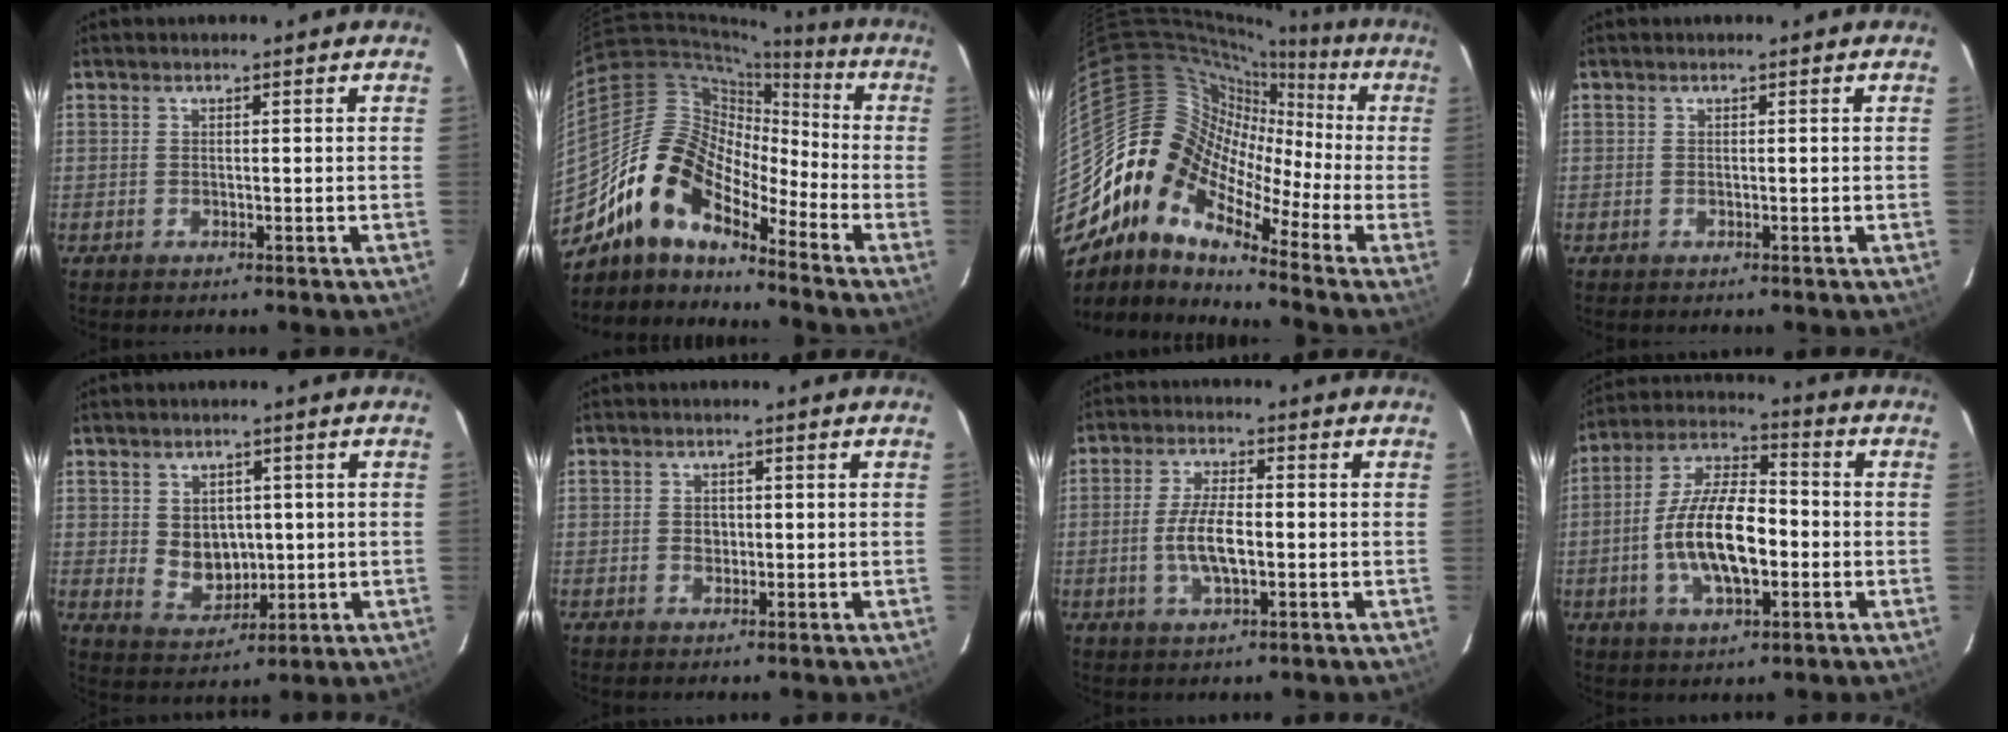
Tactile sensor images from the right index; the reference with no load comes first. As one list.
[{"total": 13.9, "force": [-10.7, 5.8, 6.6], "torque": [-0.109, 0.020, -0.219]}, {"total": 12.6, "force": [-3.8, 9.7, 7.1], "torque": [-0.110, 0.008, -0.106]}, {"total": 0.0}, {"total": 6.8, "force": [0.6, 5.6, 3.9], "torque": [-0.070, -0.001, 0.030]}, {"total": 1.9, "force": [-0.1, 1.7, 0.9], "torque": [-0.014, 0.004, -0.002]}, {"total": 7.3, "force": [-1.2, 2.5, 6.7], "torque": [-0.136, -0.001, -0.023]}, {"total": 14.6, "force": [-2.9, 6.0, 12.9], "torque": [-0.255, 0.005, -0.052]}]